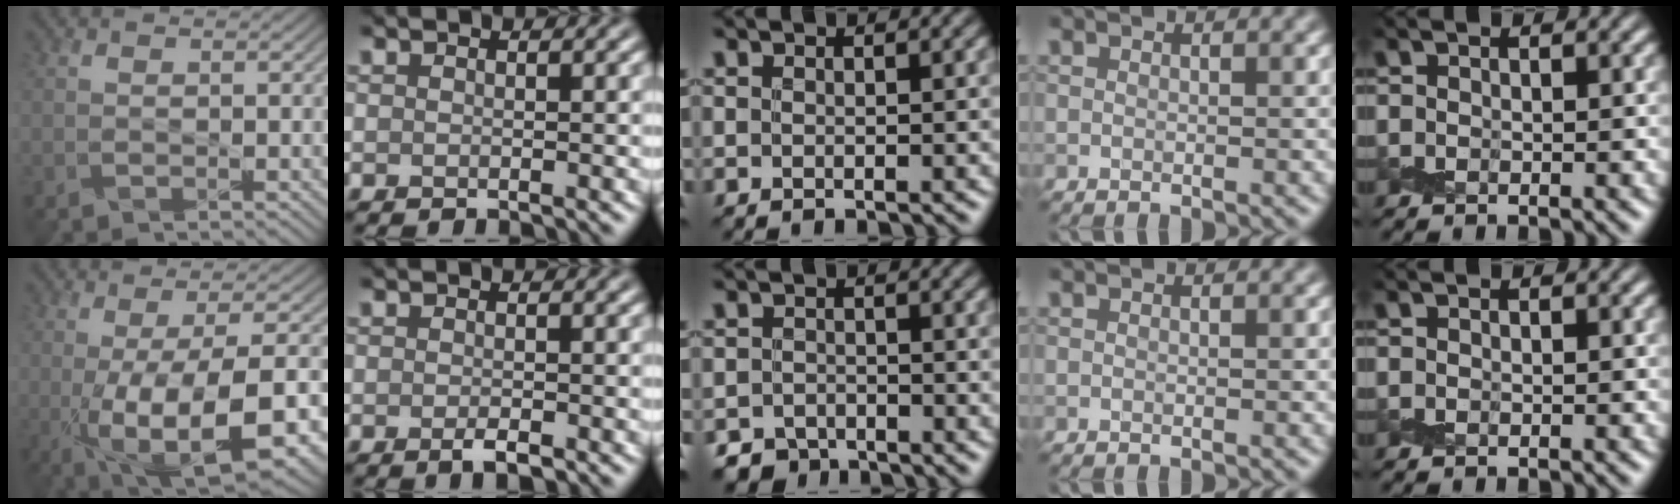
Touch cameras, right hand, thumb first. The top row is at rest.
{"thumb": {"total": 15.3, "force": [-3.9, 5.0, 13.9], "torque": [-0.217, -0.016, -0.047]}, "index": {"total": 1.4, "force": [-0.7, 0.4, 1.1], "torque": [-0.020, -0.004, -0.011]}, "middle": {"total": 3.0, "force": [-2.7, 1.4, 0.3], "torque": [0.007, -0.001, -0.047]}}